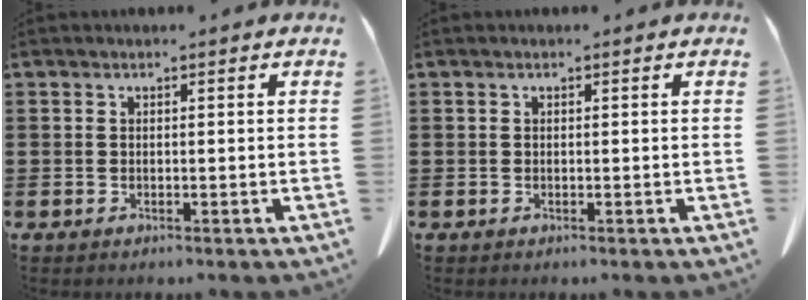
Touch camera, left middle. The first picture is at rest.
{"total": 0.0}